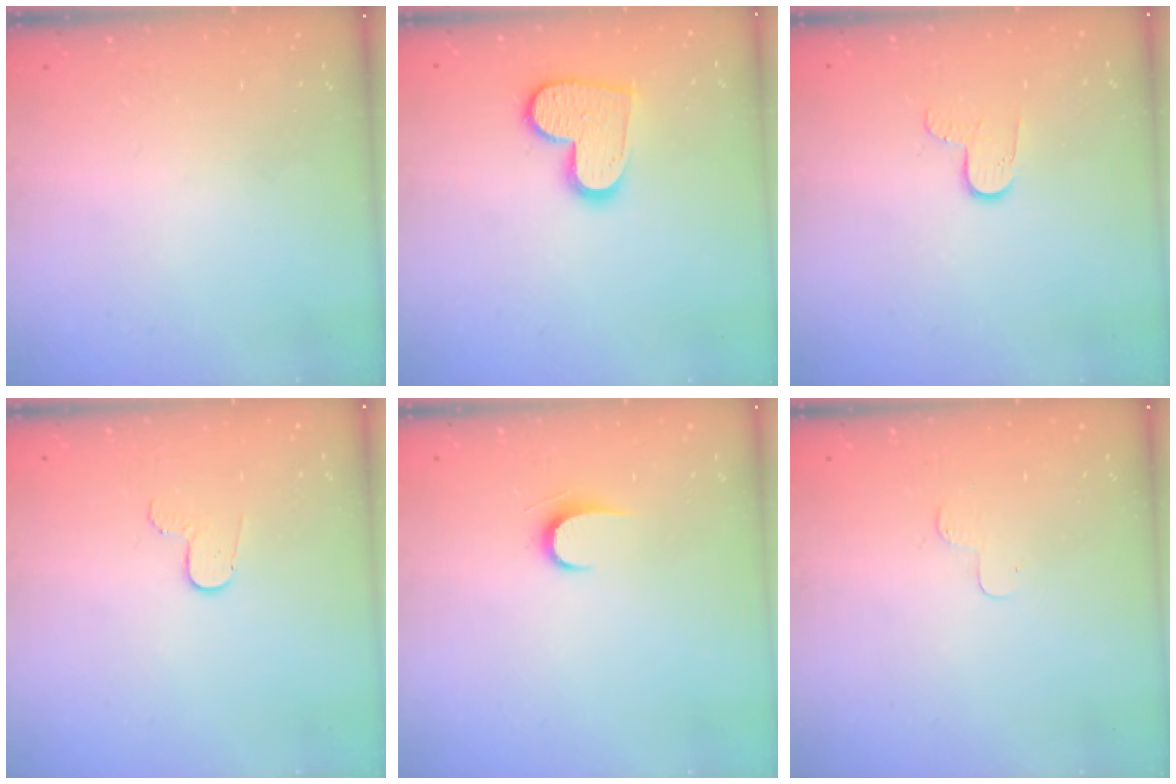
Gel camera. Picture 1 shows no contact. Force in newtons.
{"total": 12.7, "press": 12.6, "slide": 1.0}
{"total": 5.9, "press": 5.9, "slide": 0.6}
{"total": 4.5, "press": 4.5, "slide": 0.3}
{"total": 6.0, "press": 6.0, "slide": 0.7}
{"total": 3.6, "press": 3.6, "slide": 0.4}